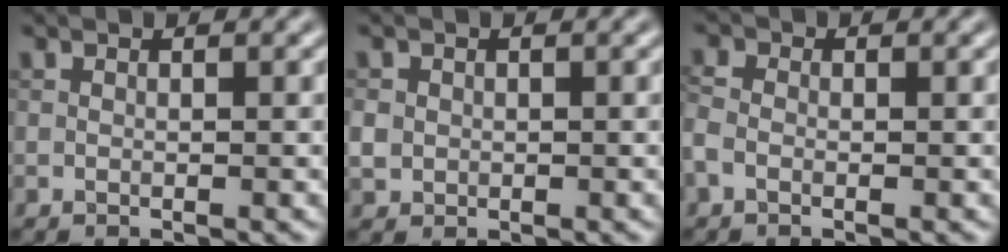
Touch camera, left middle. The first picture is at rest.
{"total": 1.6, "force": [0.0, 1.6, 0.5], "torque": [-0.008, -0.002, -0.001]}
{"total": 1.5, "force": [-0.7, 1.0, 0.9], "torque": [-0.022, 0.003, -0.022]}